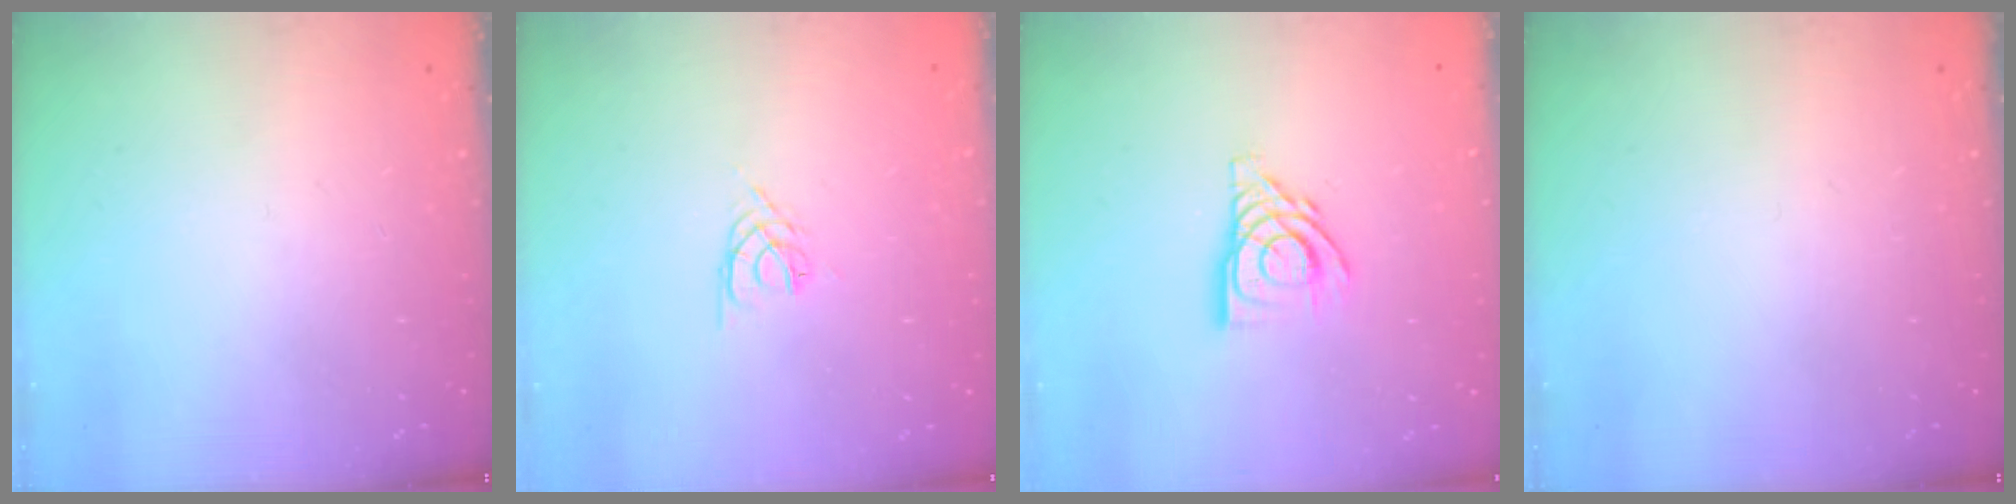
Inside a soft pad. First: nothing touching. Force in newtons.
{"total": 3.6, "press": 3.6, "slide": 0.5}
{"total": 11.8, "press": 11.7, "slide": 1.1}
{"total": 0.0}